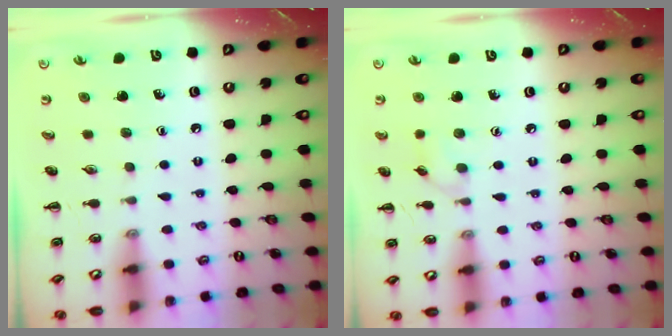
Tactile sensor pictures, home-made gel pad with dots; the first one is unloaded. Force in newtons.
{"total": 5.4, "press": 5.0, "slide": 2.0}